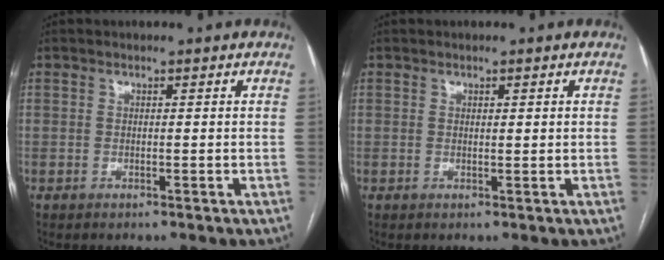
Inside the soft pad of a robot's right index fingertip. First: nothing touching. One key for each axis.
{"total": 0.8, "fx": 0.3, "fy": 0.2, "fz": 0.8, "tx": -0.014, "ty": 0.000, "tz": 0.005}